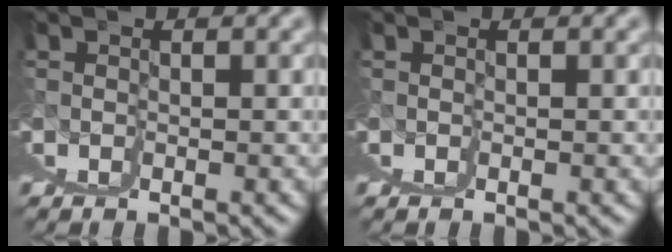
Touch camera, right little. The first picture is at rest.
{"total": 0.0}